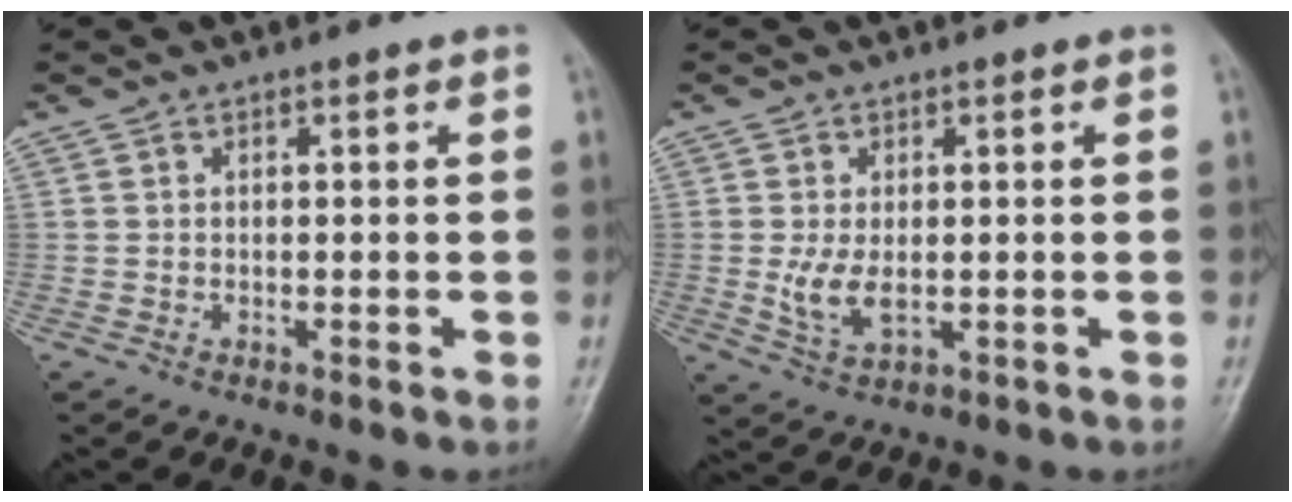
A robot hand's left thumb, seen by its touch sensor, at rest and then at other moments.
{"total": 5.0, "force": [0.1, 2.7, 4.2], "torque": [-0.082, -0.014, 0.008]}